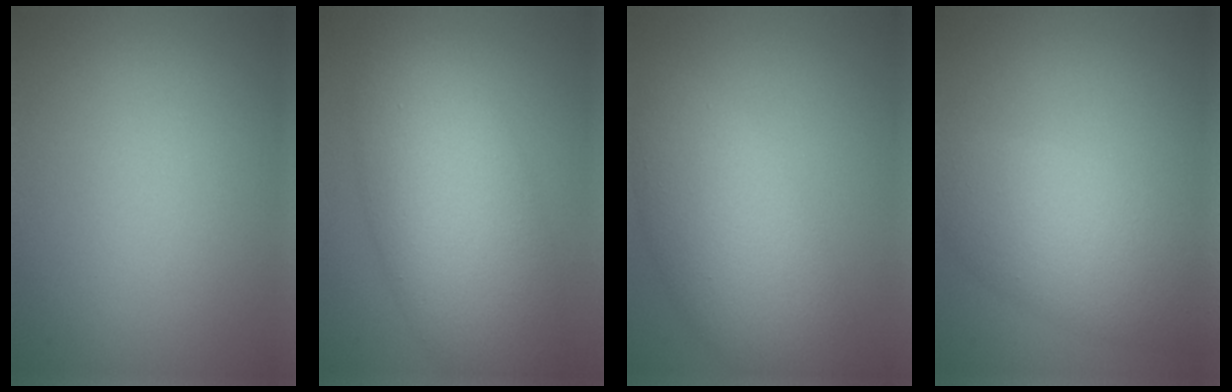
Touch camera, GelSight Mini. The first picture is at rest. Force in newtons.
{"total": 9.2, "press": 9.2, "slide": 0.4}
{"total": 7.0, "press": 7.0, "slide": 0.2}
{"total": 5.6, "press": 5.6, "slide": 0.1}